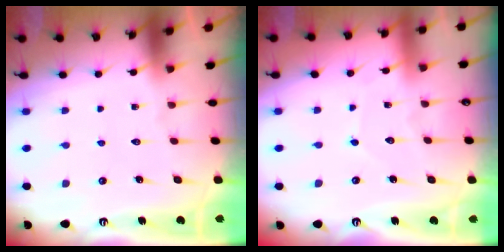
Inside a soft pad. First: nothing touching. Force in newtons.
{"total": 3.2, "press": 3.2, "slide": 0.0}